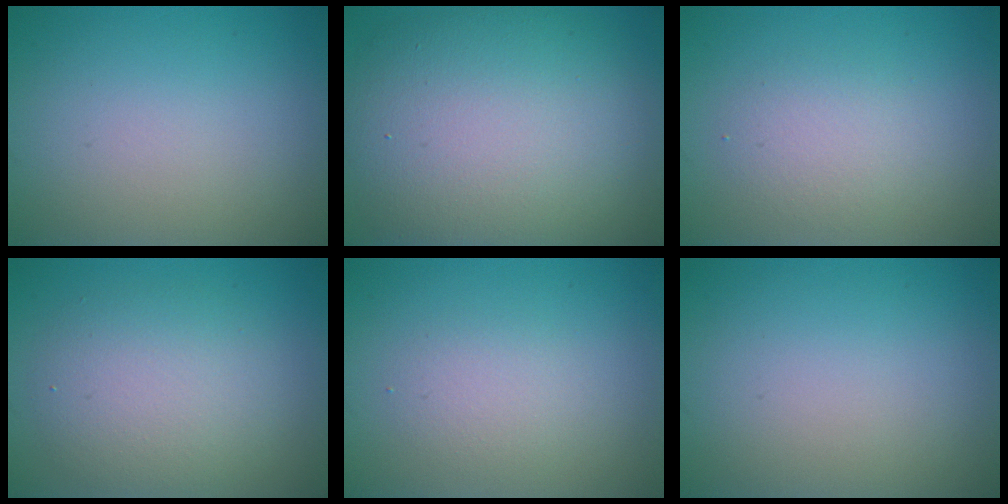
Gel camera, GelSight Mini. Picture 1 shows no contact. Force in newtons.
{"total": 13.1, "press": 13.1, "slide": 0.6}
{"total": 2.4, "press": 2.4, "slide": 0.1}
{"total": 4.9, "press": 4.8, "slide": 0.4}
{"total": 2.1, "press": 2.1, "slide": 0.0}
{"total": 0.0}